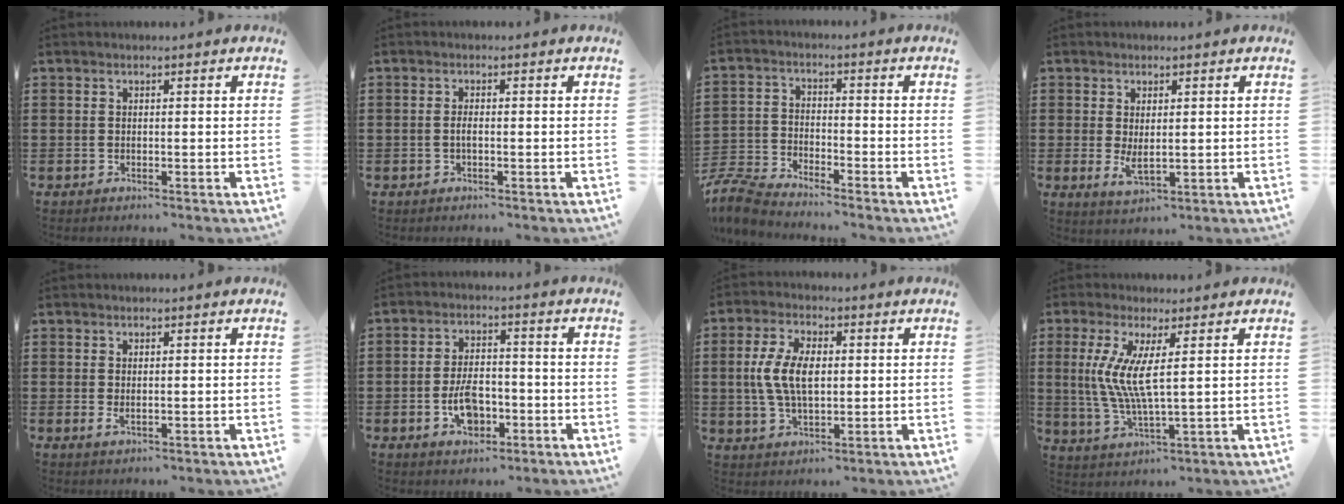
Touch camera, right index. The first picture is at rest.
{"total": 1.2, "force": [-0.3, 0.3, 1.1], "torque": [-0.020, -0.002, -0.005]}
{"total": 5.7, "force": [-5.6, 0.4, 1.0], "torque": [-0.051, -0.006, -0.118]}
{"total": 3.0, "force": [0.4, 1.4, 2.7], "torque": [-0.052, 0.002, 0.007]}
{"total": 1.2, "force": [0.2, 0.6, 1.0], "torque": [-0.020, 0.003, 0.003]}
{"total": 6.3, "force": [-2.0, 3.6, 4.7], "torque": [-0.093, 0.001, -0.040]}
{"total": 7.9, "force": [0.4, 4.2, 6.6], "torque": [-0.150, 0.008, 0.001]}
{"total": 7.8, "force": [1.6, 1.4, 7.5], "torque": [-0.164, -0.009, 0.024]}